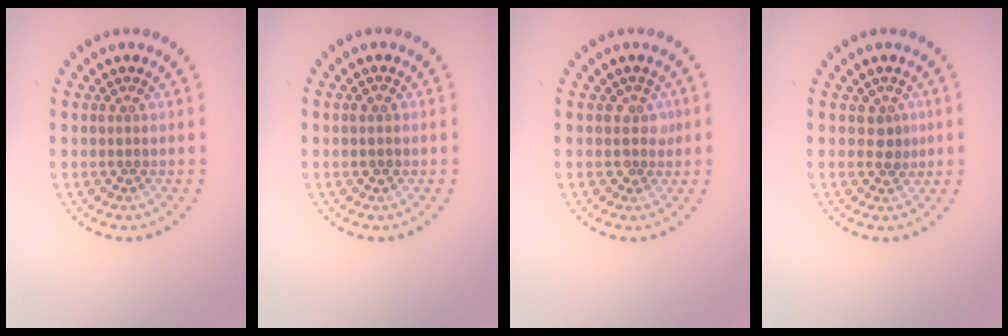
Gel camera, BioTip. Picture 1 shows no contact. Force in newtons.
{"total": 0.8, "press": 0.8, "slide": 0.1}
{"total": 1.5, "press": 1.3, "slide": 0.8}
{"total": 1.2, "press": 1.0, "slide": 0.6}